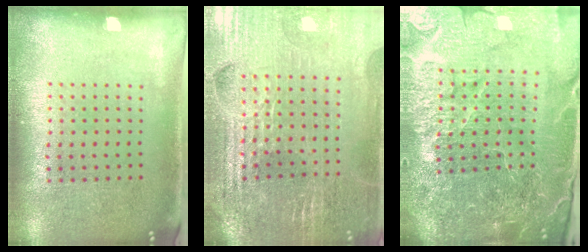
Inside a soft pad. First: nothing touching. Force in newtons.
{"total": 3.2, "press": 3.2, "slide": 0.4}
{"total": 6.2, "press": 5.5, "slide": 2.9}